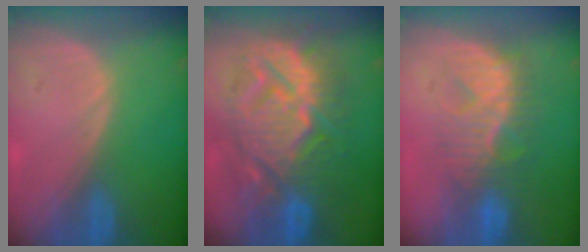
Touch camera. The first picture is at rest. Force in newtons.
{"total": 14.0, "press": 13.9, "slide": 1.4}
{"total": 8.0, "press": 7.9, "slide": 1.3}